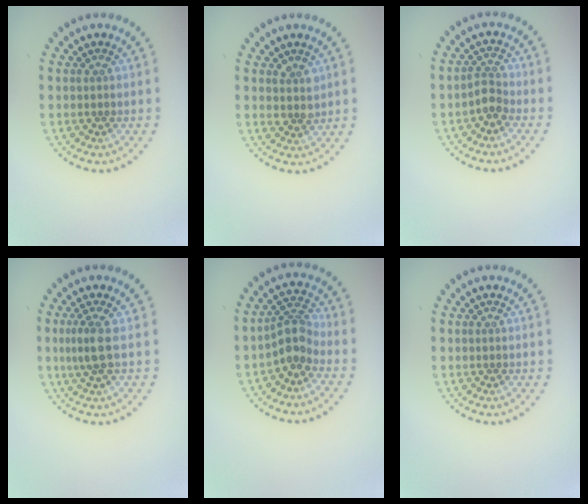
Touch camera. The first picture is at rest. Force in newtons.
{"total": 1.7, "press": 1.6, "slide": 0.7}
{"total": 1.7, "press": 1.4, "slide": 1.0}
{"total": 2.0, "press": 1.7, "slide": 1.1}
{"total": 2.6, "press": 2.0, "slide": 1.8}
{"total": 0.0}